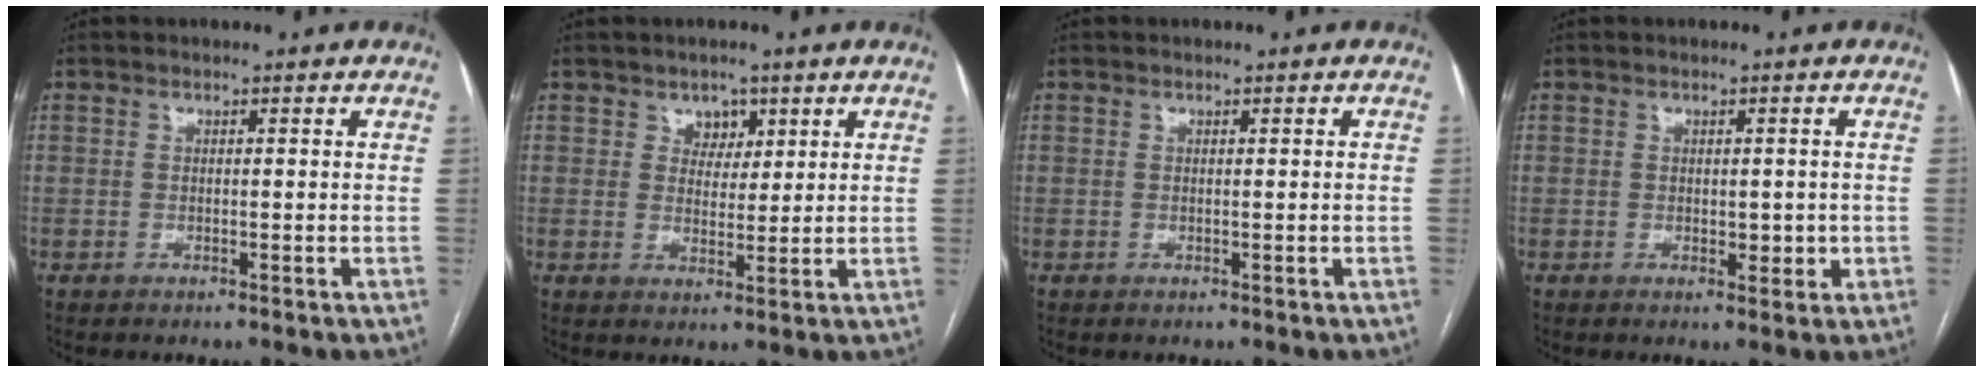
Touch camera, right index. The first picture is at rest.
{"total": 3.3, "force": [1.8, 2.5, 1.2], "torque": [-0.012, 0.003, 0.030]}
{"total": 0.0}
{"total": 2.5, "force": [-0.2, 1.4, 2.0], "torque": [-0.024, 0.001, 0.003]}